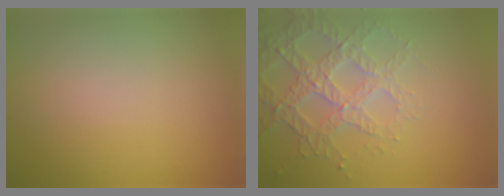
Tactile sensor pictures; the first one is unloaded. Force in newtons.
{"total": 3.7, "press": 3.7, "slide": 0.6}